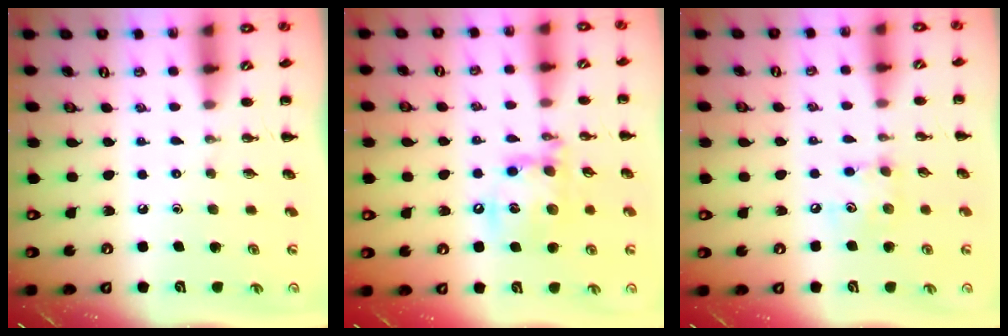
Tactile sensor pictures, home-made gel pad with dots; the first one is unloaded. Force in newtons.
{"total": 15.1, "press": 14.9, "slide": 2.6}
{"total": 6.2, "press": 6.2, "slide": 0.6}